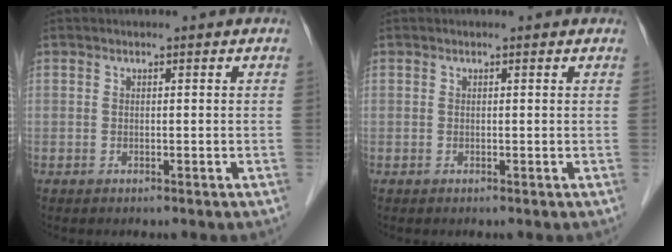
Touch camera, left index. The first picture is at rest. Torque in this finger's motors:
{"motor_torque": [0.30, -0.49, 0.05, 0.00]}